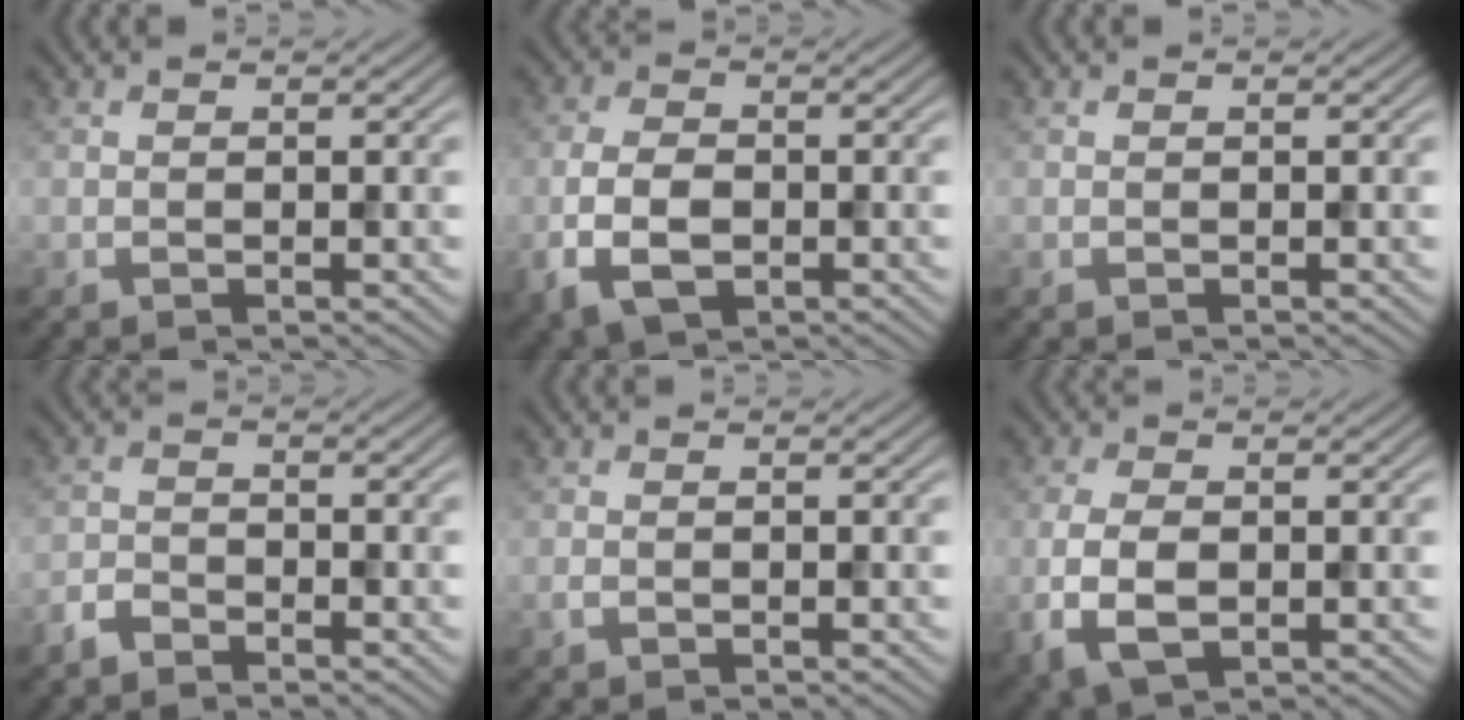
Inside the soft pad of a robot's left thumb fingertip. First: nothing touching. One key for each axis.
{"total": 6.2, "fx": -2.2, "fy": 3.7, "fz": 4.5, "tx": -0.107, "ty": -0.010, "tz": -0.046}
{"total": 0.0}
{"total": 2.4, "fx": -2.1, "fy": 0.8, "fz": 0.8, "tx": -0.016, "ty": -0.001, "tz": -0.052}
{"total": 0.6, "fx": -0.3, "fy": 0.3, "fz": 0.4, "tx": -0.011, "ty": -0.001, "tz": -0.004}
{"total": 5.6, "fx": -1.2, "fy": 3.3, "fz": 4.4, "tx": -0.112, "ty": -0.012, "tz": -0.022}